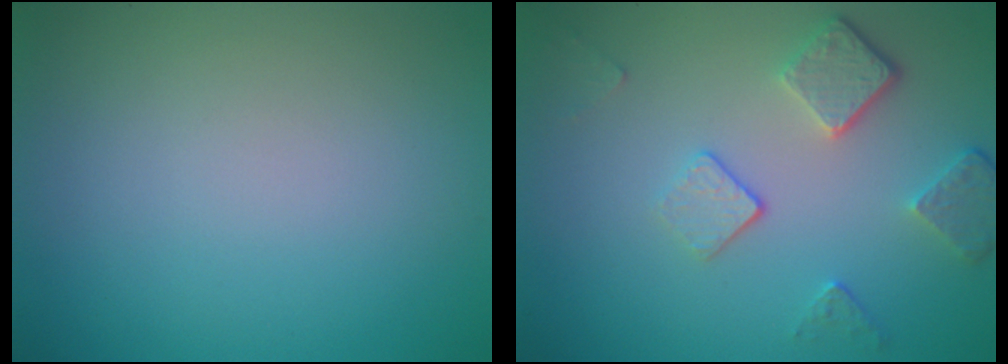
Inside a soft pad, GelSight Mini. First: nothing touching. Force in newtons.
{"total": 3.9, "press": 2.9, "slide": 2.5}